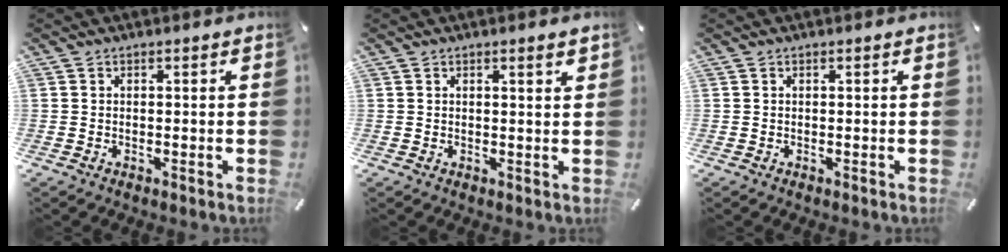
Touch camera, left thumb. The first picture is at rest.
{"total": 1.9, "force": [1.1, 0.1, 1.5], "torque": [-0.024, -0.002, 0.017]}
{"total": 0.0}